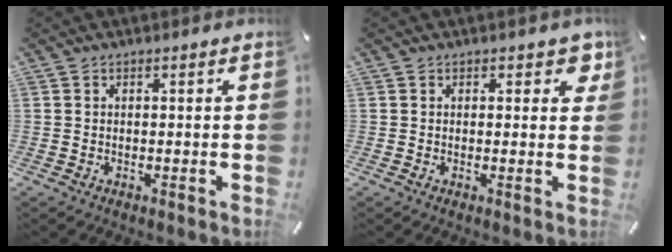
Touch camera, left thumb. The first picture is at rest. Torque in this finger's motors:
{"motor_torque": [0.12, -0.17, 0.14, 0.06, -0.01]}